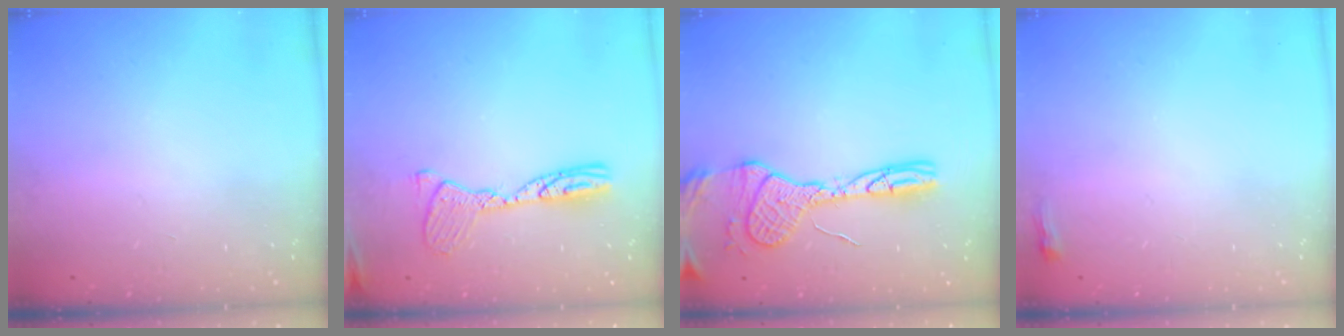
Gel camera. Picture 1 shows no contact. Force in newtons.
{"total": 12.0, "press": 11.9, "slide": 1.1}
{"total": 14.2, "press": 14.2, "slide": 1.3}
{"total": 2.2, "press": 2.2, "slide": 0.6}